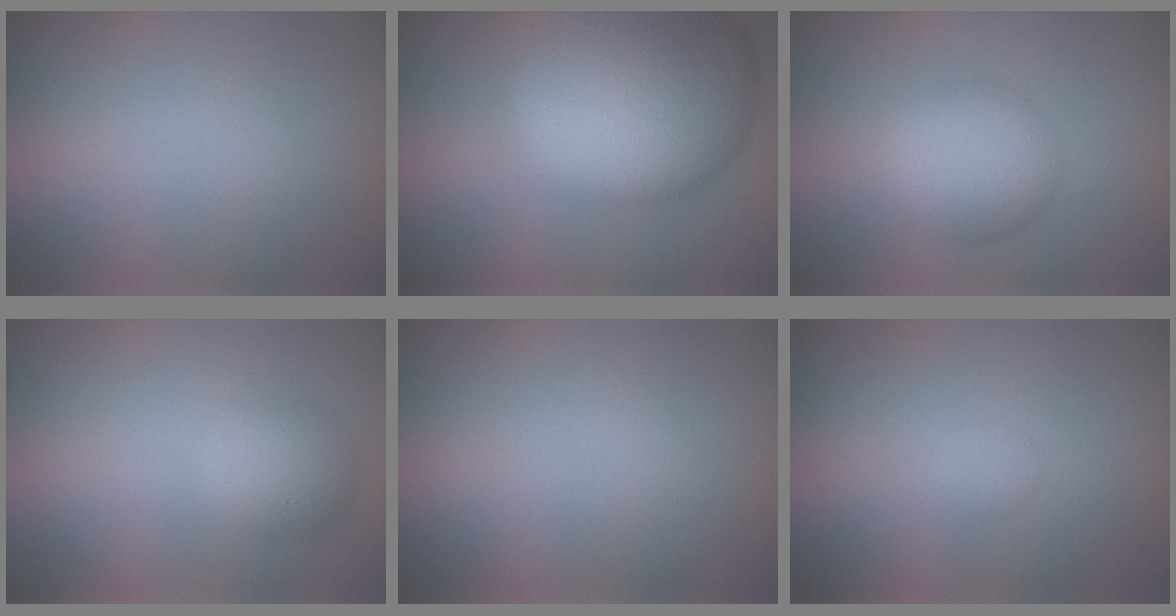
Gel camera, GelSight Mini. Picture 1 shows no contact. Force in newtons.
{"total": 15.5, "press": 15.5, "slide": 1.0}
{"total": 4.7, "press": 4.7, "slide": 0.1}
{"total": 2.6, "press": 2.6, "slide": 0.1}
{"total": 0.0}
{"total": 0.8, "press": 0.8, "slide": 0.1}